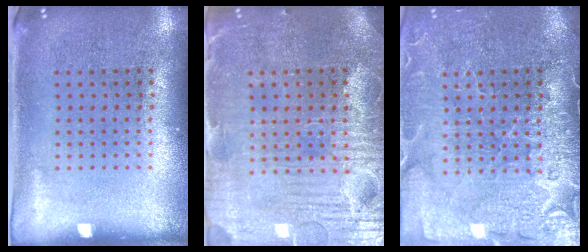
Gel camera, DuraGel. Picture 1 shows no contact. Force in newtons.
{"total": 4.0, "press": 3.8, "slide": 1.4}
{"total": 3.7, "press": 3.4, "slide": 1.3}